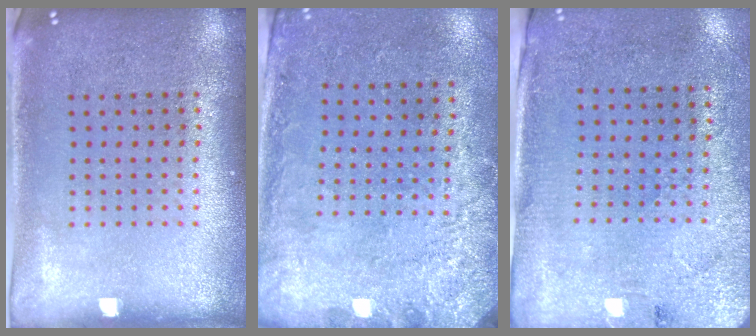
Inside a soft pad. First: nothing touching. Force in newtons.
{"total": 2.8, "press": 2.0, "slide": 1.9}
{"total": 2.7, "press": 2.3, "slide": 1.4}